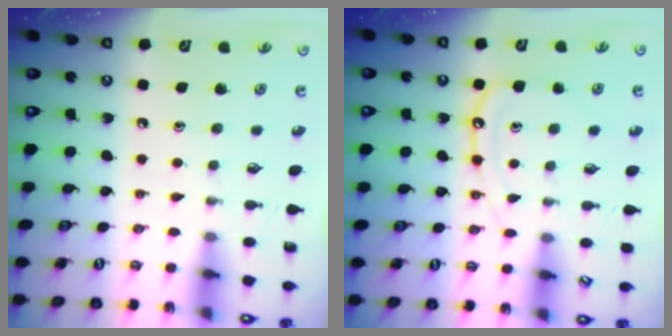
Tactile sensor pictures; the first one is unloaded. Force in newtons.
{"total": 10.7, "press": 10.7, "slide": 1.0}